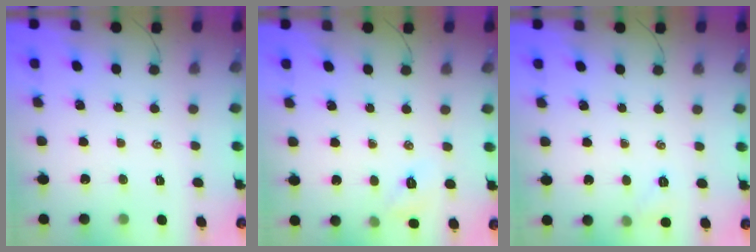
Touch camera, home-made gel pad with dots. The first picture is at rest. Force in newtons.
{"total": 6.4, "press": 6.3, "slide": 1.5}
{"total": 4.6, "press": 4.5, "slide": 1.2}